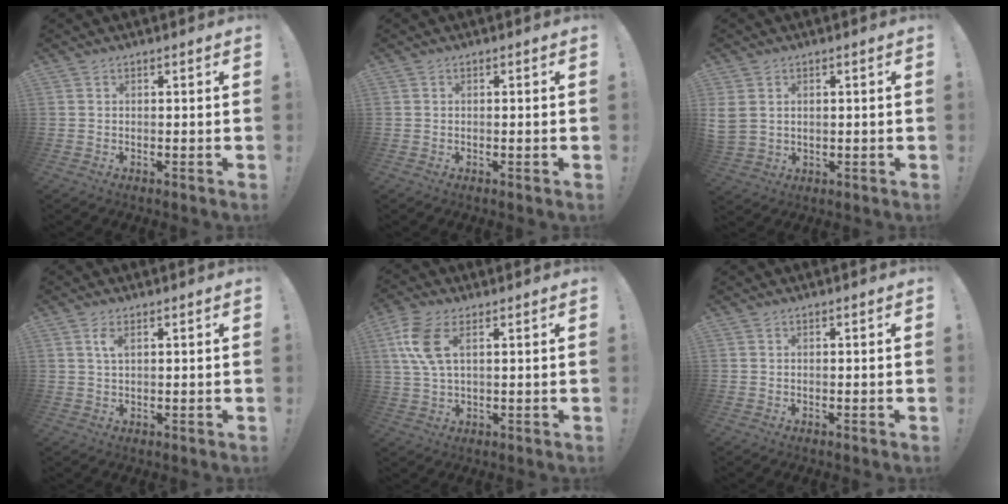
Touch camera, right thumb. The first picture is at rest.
{"total": 0.9, "force": [-0.3, -0.2, 0.9], "torque": [-0.014, 0.000, -0.005]}
{"total": 4.1, "force": [1.4, 3.3, 2.0], "torque": [-0.046, -0.005, 0.027]}
{"total": 3.0, "force": [1.3, 1.2, 2.4], "torque": [-0.039, -0.003, 0.019]}
{"total": 9.2, "force": [3.2, 4.1, 7.6], "torque": [-0.151, -0.002, 0.064]}
{"total": 0.0}